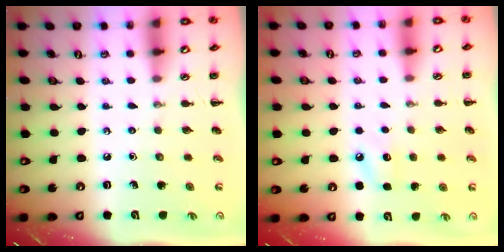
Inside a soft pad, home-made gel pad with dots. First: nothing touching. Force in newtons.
{"total": 6.6, "press": 6.3, "slide": 1.8}